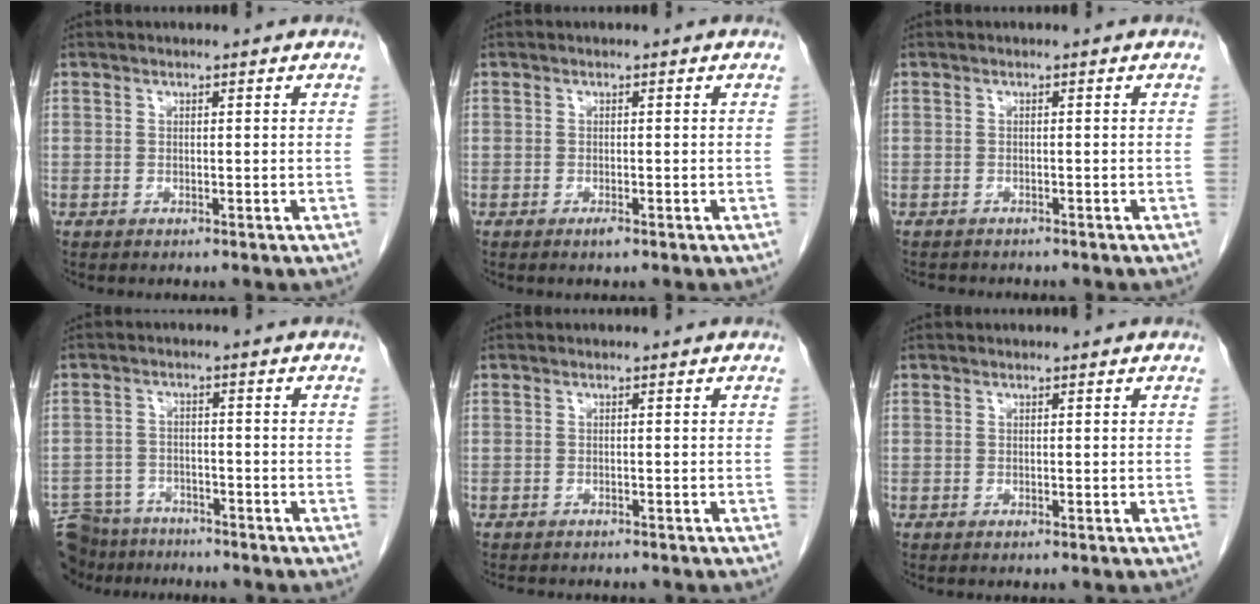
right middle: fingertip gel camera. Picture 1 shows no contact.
{"total": 0.8, "force": [-0.5, -0.1, 0.6], "torque": [-0.010, -0.001, -0.009]}
{"total": 3.2, "force": [-2.9, 1.1, 1.0], "torque": [-0.015, -0.004, -0.036]}
{"total": 9.7, "force": [-8.7, 4.2, 1.5], "torque": [-0.031, 0.005, -0.133]}
{"total": 4.5, "force": [-4.0, 1.2, 1.6], "torque": [-0.021, -0.005, -0.053]}
{"total": 0.0}